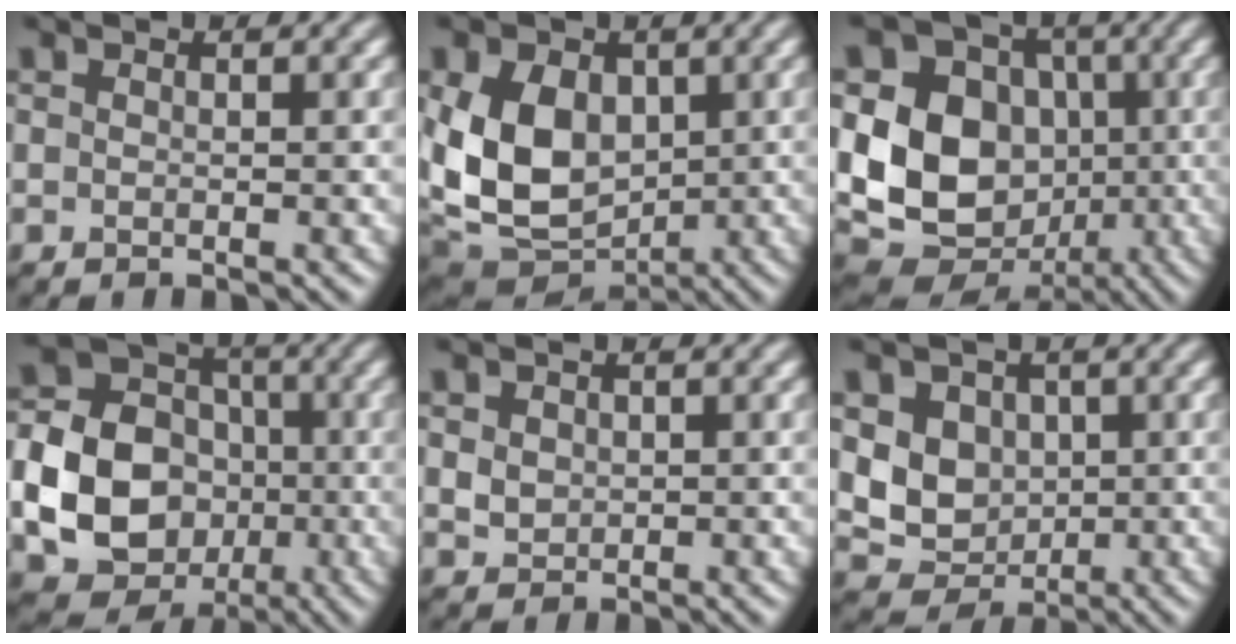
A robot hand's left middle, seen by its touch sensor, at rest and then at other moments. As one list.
[{"total": 9.8, "force": [0.7, 7.1, 6.6], "torque": [-0.140, -0.008, 0.008]}, {"total": 13.3, "force": [-0.8, 11.0, 7.6], "torque": [-0.156, -0.008, -0.025]}, {"total": 12.2, "force": [-2.2, 10.4, 6.0], "torque": [-0.116, -0.026, -0.054]}, {"total": 1.5, "force": [0.4, 1.3, 0.6], "torque": [-0.012, -0.004, 0.012]}, {"total": 4.7, "force": [0.7, 4.1, 2.2], "torque": [-0.039, -0.003, 0.012]}]